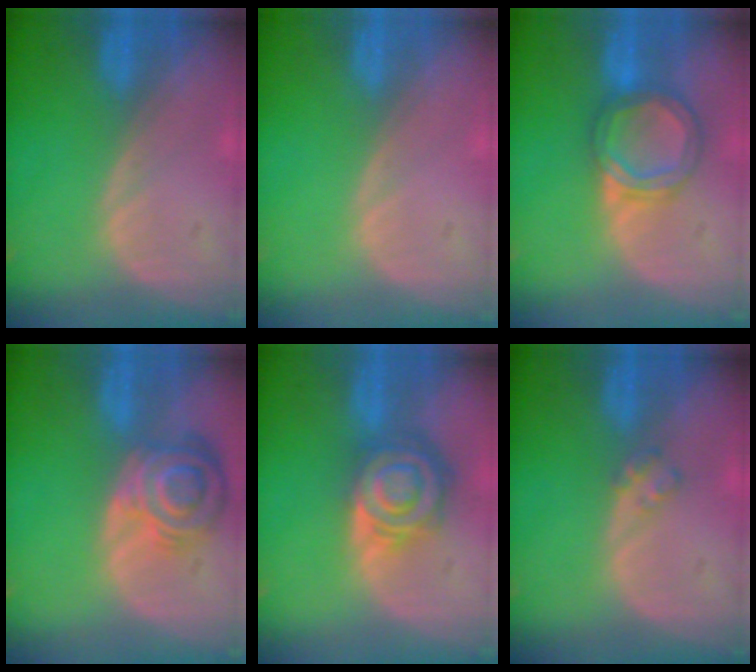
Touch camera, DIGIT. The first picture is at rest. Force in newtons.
{"total": 0.0}
{"total": 6.3, "press": 5.7, "slide": 2.5}
{"total": 8.4, "press": 7.4, "slide": 3.9}
{"total": 8.4, "press": 7.2, "slide": 4.3}
{"total": 1.7, "press": 1.7, "slide": 0.3}